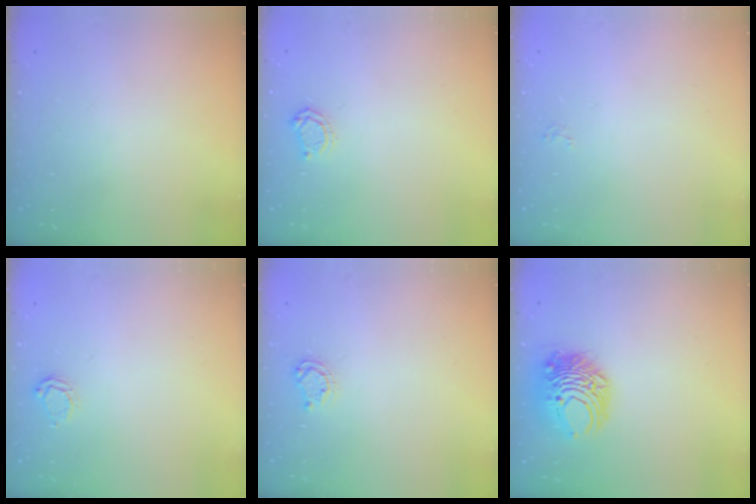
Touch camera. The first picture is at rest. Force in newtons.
{"total": 4.9, "press": 4.9, "slide": 0.6}
{"total": 2.6, "press": 2.6, "slide": 0.2}
{"total": 4.9, "press": 4.9, "slide": 0.3}
{"total": 4.0, "press": 4.0, "slide": 0.5}
{"total": 10.4, "press": 10.3, "slide": 1.3}